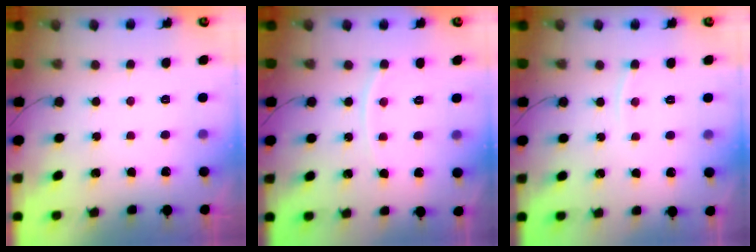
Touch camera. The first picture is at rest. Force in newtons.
{"total": 4.1, "press": 4.0, "slide": 0.6}
{"total": 3.6, "press": 3.6, "slide": 0.4}